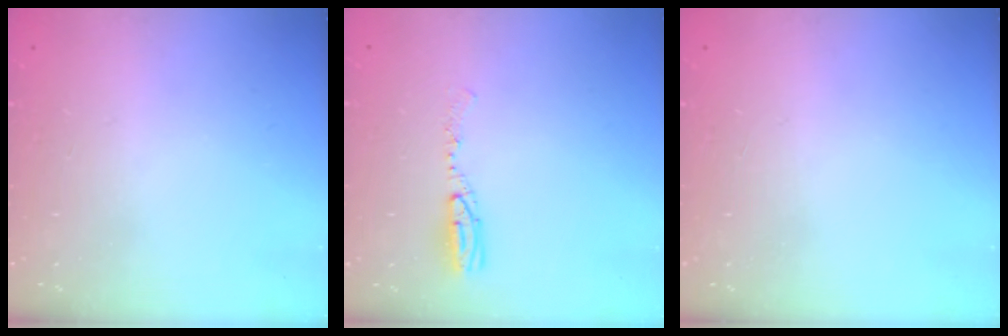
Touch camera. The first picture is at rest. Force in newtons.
{"total": 6.3, "press": 6.0, "slide": 1.7}
{"total": 0.9, "press": 0.0, "slide": 0.9}